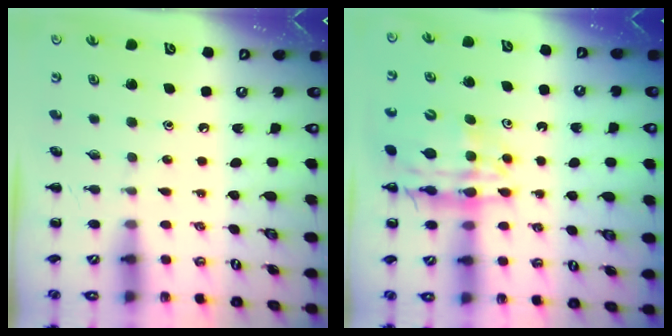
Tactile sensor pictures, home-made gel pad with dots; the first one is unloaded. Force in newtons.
{"total": 14.4, "press": 13.9, "slide": 3.6}